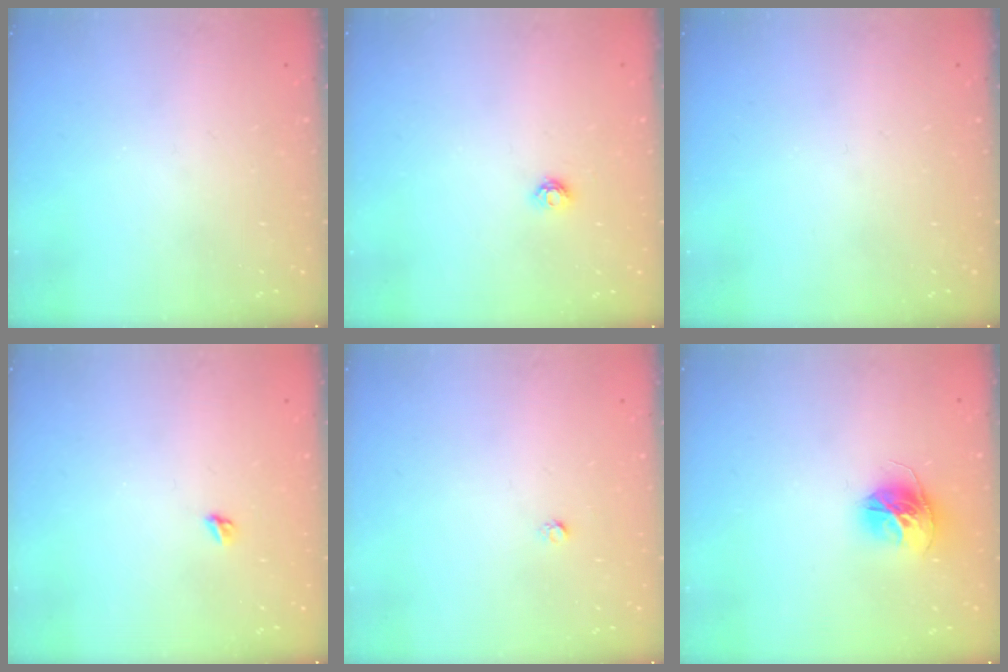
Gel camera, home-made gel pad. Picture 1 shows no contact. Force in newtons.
{"total": 3.6, "press": 3.5, "slide": 0.3}
{"total": 0.0}
{"total": 3.9, "press": 3.8, "slide": 0.5}
{"total": 1.6, "press": 1.5, "slide": 0.1}
{"total": 12.0, "press": 12.0, "slide": 1.2}